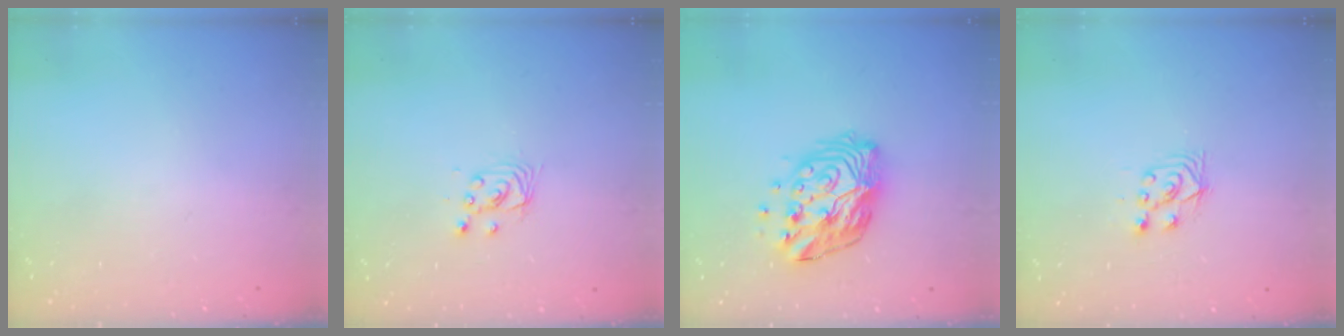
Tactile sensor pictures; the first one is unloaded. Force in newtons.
{"total": 3.2, "press": 3.2, "slide": 0.2}
{"total": 14.2, "press": 14.2, "slide": 1.3}
{"total": 4.4, "press": 4.2, "slide": 1.0}